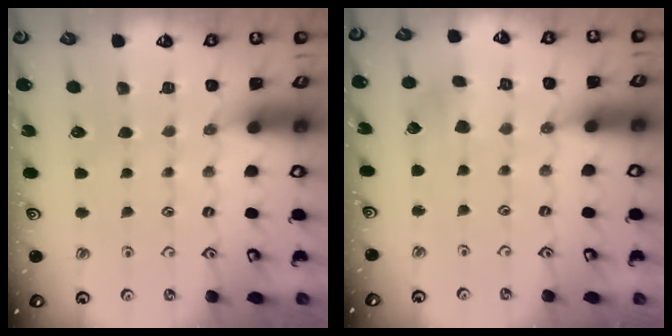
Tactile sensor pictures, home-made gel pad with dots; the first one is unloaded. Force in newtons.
{"total": 2.6, "press": 2.6, "slide": 0.5}